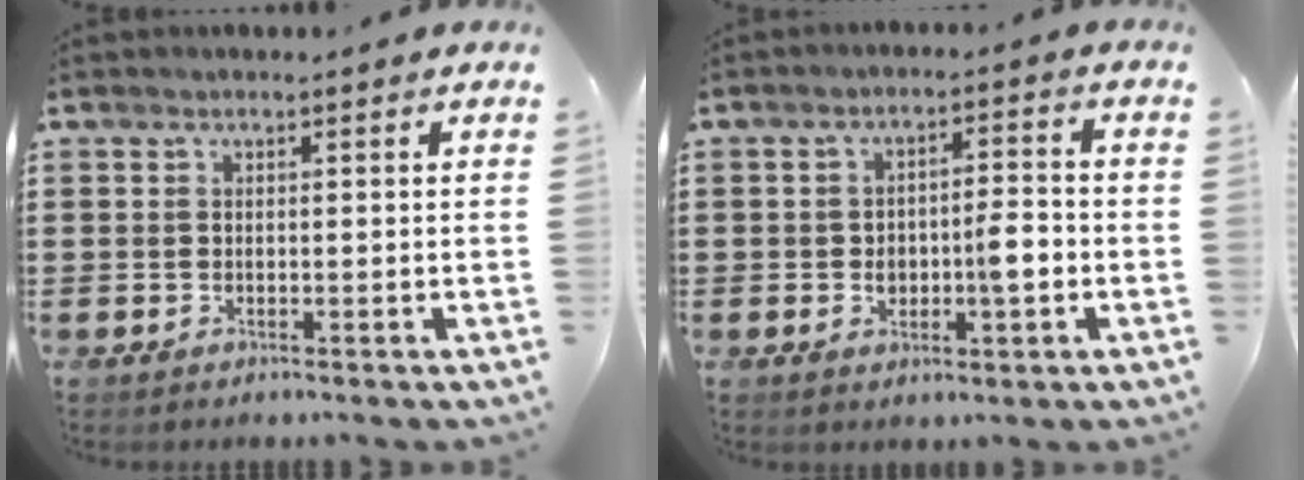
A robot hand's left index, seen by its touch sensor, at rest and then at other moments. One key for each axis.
{"total": 5.7, "fx": -1.2, "fy": 2.4, "fz": 5.0, "tx": -0.071, "ty": 0.001, "tz": -0.025}